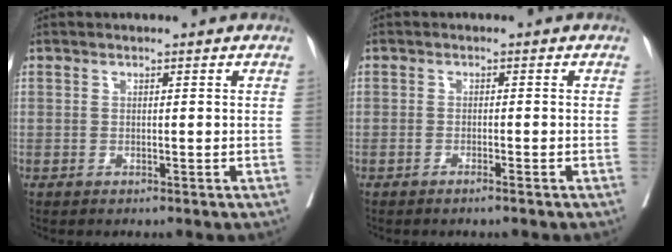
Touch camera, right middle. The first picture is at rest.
{"total": 1.5, "force": [-1.2, -0.1, 1.0], "torque": [-0.019, 0.000, -0.018]}